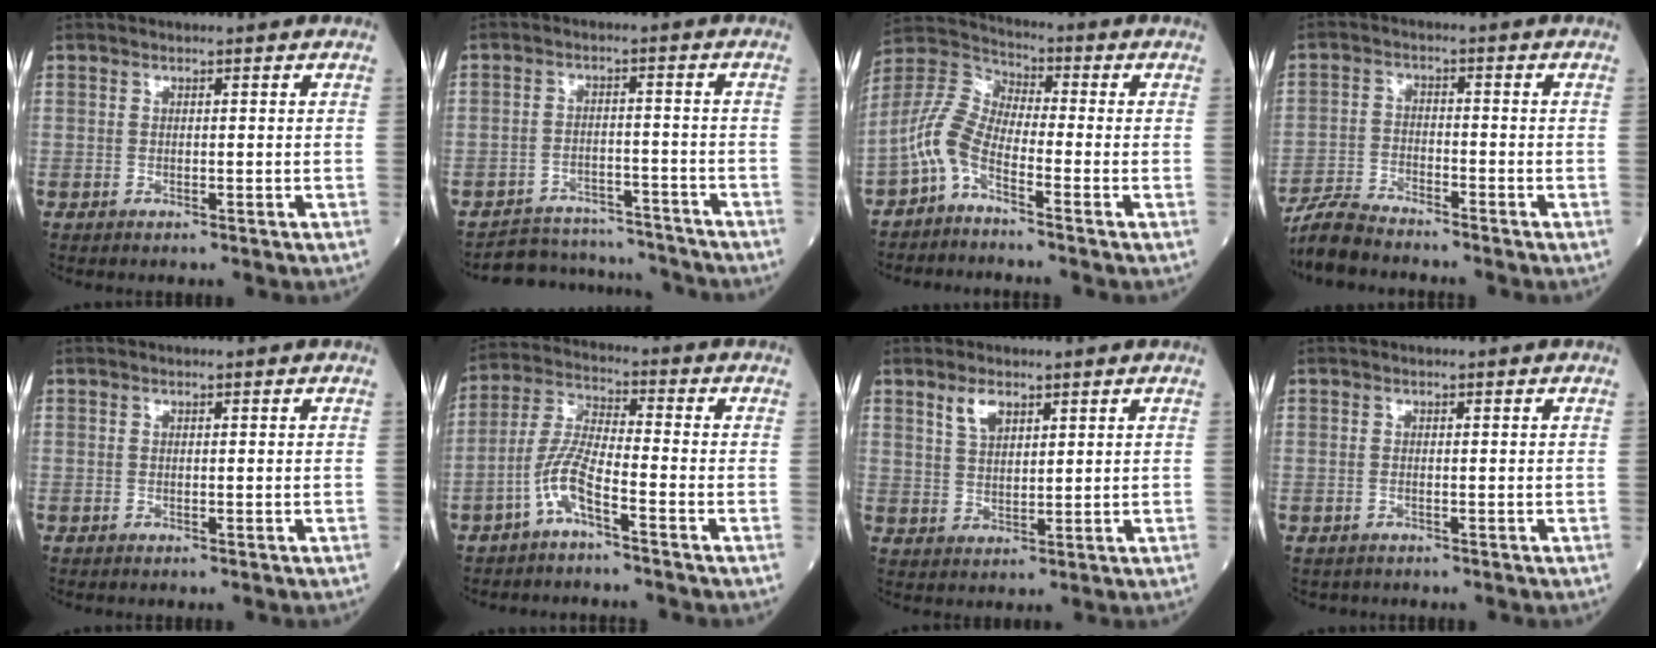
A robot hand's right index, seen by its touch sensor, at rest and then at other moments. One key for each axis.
{"total": 9.7, "fx": -9.3, "fy": 2.8, "fz": -0.4, "tx": 0.015, "ty": 0.027, "tz": -0.131}
{"total": 6.7, "fx": -3.9, "fy": 2.4, "fz": 4.9, "tx": -0.127, "ty": 0.012, "tz": -0.093}
{"total": 6.1, "fx": -5.8, "fy": 0.7, "fz": 1.6, "tx": -0.035, "ty": -0.019, "tz": -0.111}
{"total": 0.0}
{"total": 6.7, "fx": -3.6, "fy": 0.9, "fz": 5.5, "tx": -0.129, "ty": 0.008, "tz": -0.074}
{"total": 3.9, "fx": 2.5, "fy": 1.8, "fz": 2.5, "tx": -0.049, "ty": 0.002, "tz": 0.052}
{"total": 0.6, "fx": -0.4, "fy": 0.5, "fz": 0.2, "tx": -0.009, "ty": 0.000, "tz": -0.002}